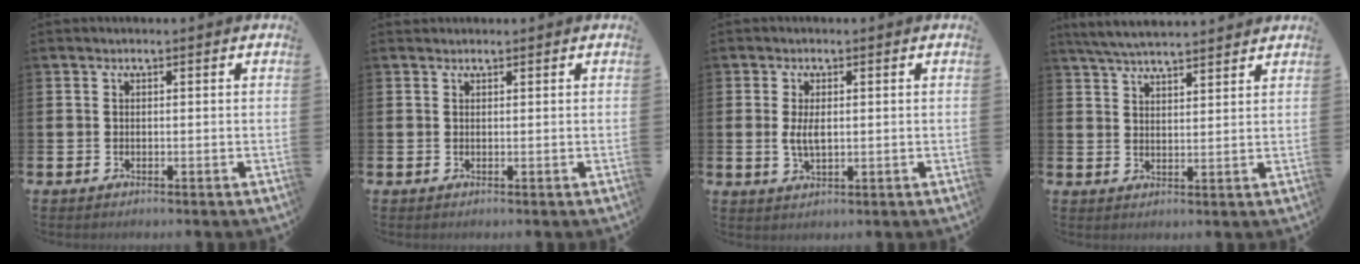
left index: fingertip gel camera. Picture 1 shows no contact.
{"total": 0.6, "force": [0.5, 0.2, -0.1], "torque": [0.015, -0.004, 0.007]}
{"total": 3.5, "force": [0.4, 1.7, 3.1], "torque": [-0.048, 0.000, 0.002]}
{"total": 5.0, "force": [4.9, 0.3, 1.1], "torque": [-0.042, -0.014, 0.091]}